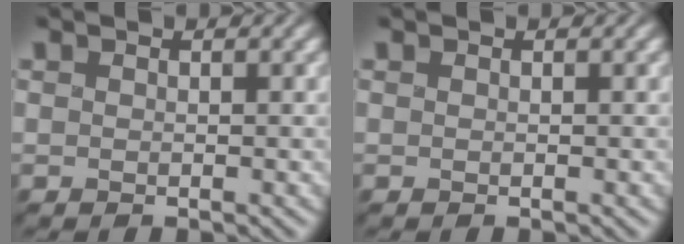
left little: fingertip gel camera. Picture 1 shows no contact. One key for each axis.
{"total": 0.0}